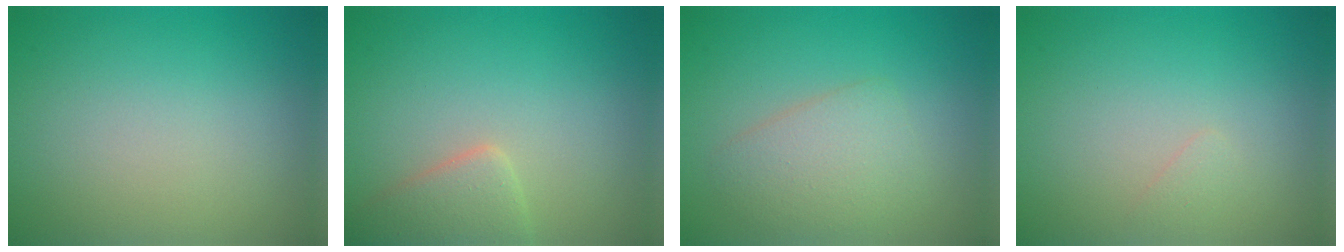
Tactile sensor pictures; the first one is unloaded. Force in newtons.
{"total": 2.8, "press": 2.8, "slide": 0.2}
{"total": 3.2, "press": 3.2, "slide": 0.1}
{"total": 0.6, "press": 0.6, "slide": 0.1}